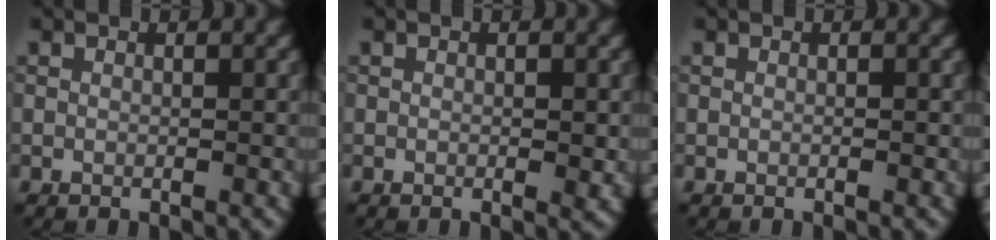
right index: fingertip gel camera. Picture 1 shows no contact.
{"total": 1.0, "force": [-0.1, 0.3, 0.9], "torque": [-0.014, -0.001, 0.000]}
{"total": 0.0}